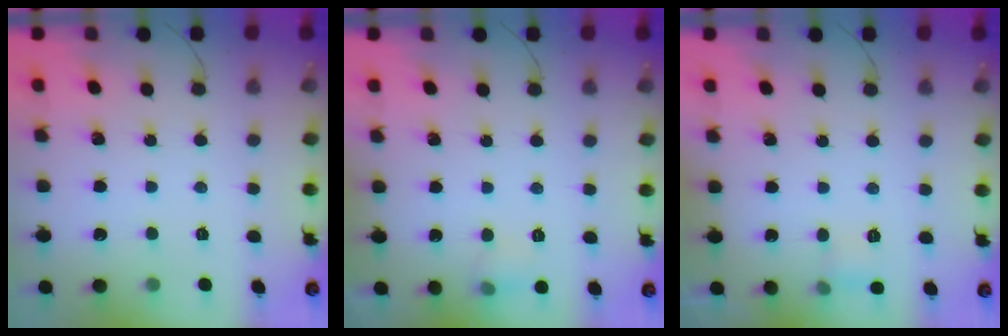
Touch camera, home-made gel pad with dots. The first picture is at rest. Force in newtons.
{"total": 6.6, "press": 6.2, "slide": 2.1}
{"total": 4.9, "press": 4.6, "slide": 1.5}